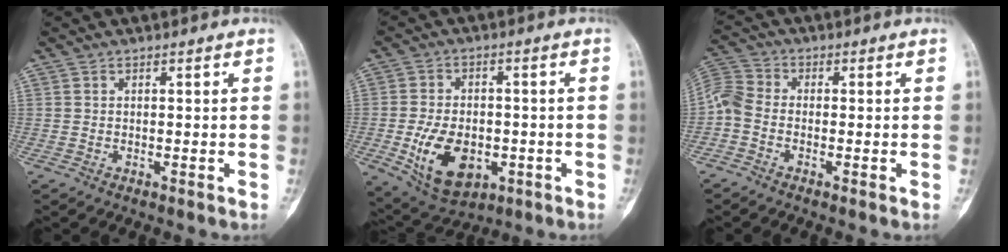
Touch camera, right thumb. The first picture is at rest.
{"total": 13.2, "force": [-3.6, 8.5, 9.5], "torque": [-0.144, 0.005, -0.044]}
{"total": 6.3, "force": [-1.8, 4.3, 4.2], "torque": [-0.095, 0.015, -0.056]}